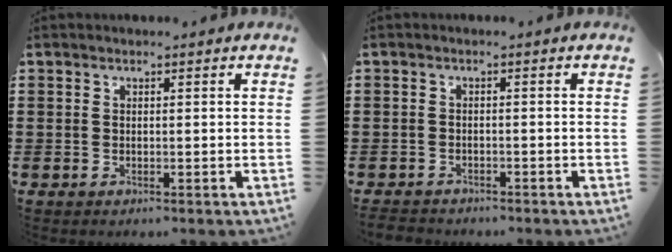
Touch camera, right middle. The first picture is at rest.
{"total": 1.8, "force": [-1.7, 0.4, 0.0], "torque": [-0.006, -0.003, -0.038]}